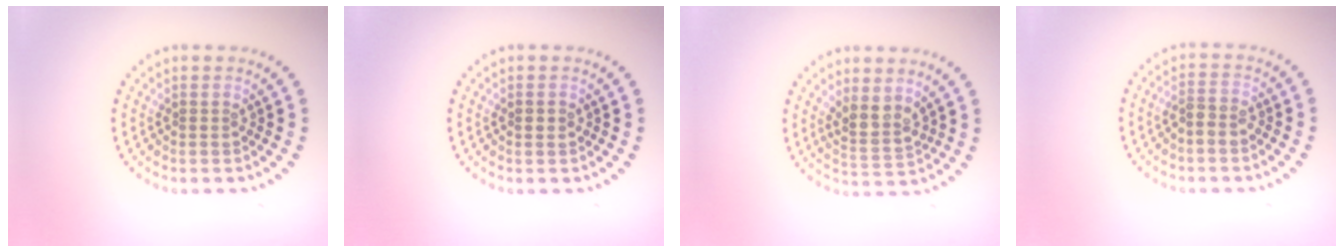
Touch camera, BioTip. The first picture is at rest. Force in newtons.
{"total": 1.3, "press": 1.3, "slide": 0.1}
{"total": 2.5, "press": 2.1, "slide": 1.4}
{"total": 1.8, "press": 1.6, "slide": 0.9}